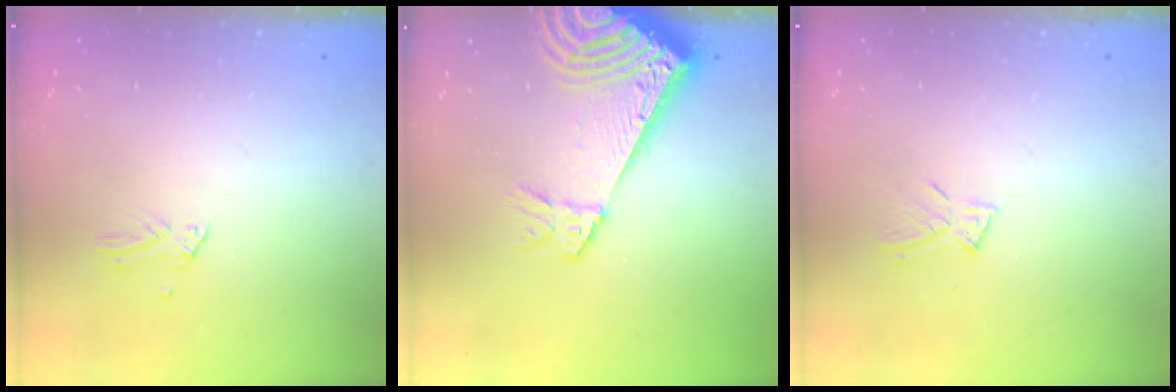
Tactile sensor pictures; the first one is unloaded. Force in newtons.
{"total": 14.3, "press": 14.2, "slide": 2.1}
{"total": 7.2, "press": 7.2, "slide": 0.6}